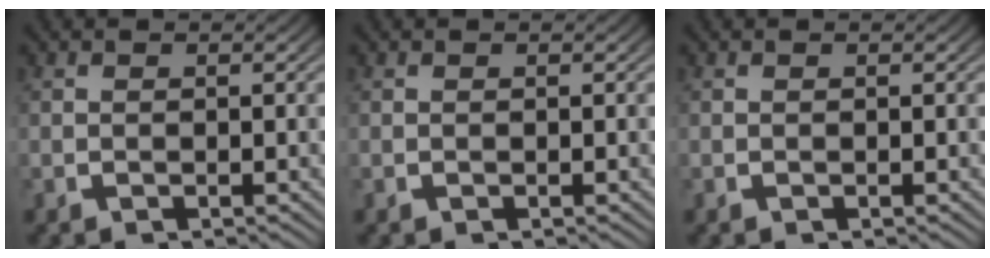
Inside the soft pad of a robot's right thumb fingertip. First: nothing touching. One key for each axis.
{"total": 0.0}
{"total": 0.0}